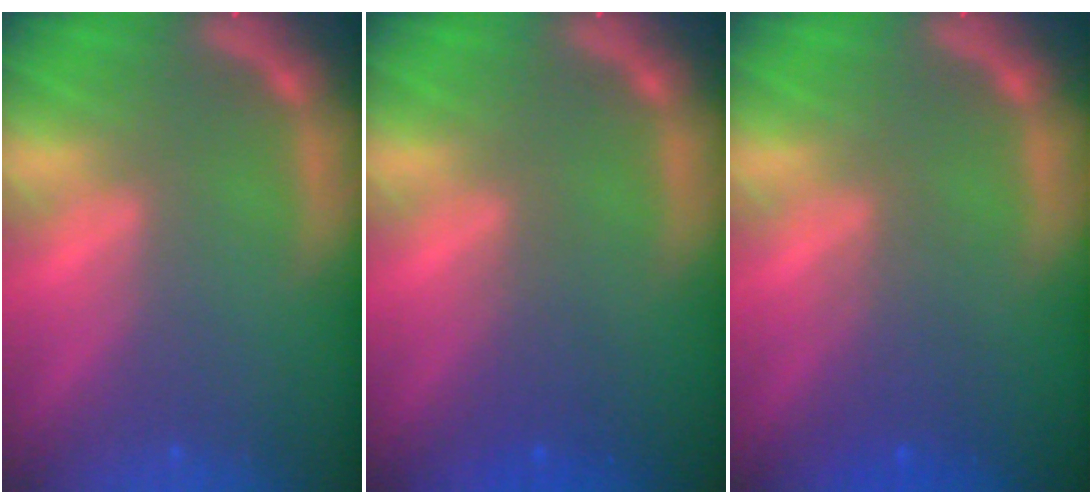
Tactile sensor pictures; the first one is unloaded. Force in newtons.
{"total": 2.0}
{"total": 2.5}